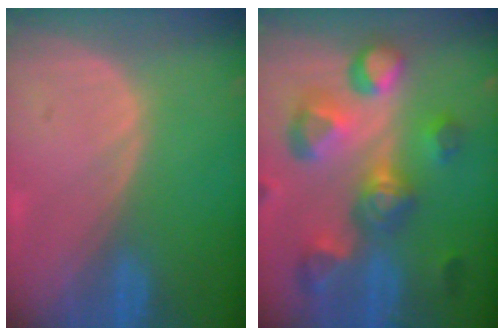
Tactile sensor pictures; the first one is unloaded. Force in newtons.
{"total": 11.3, "press": 10.0, "slide": 5.2}